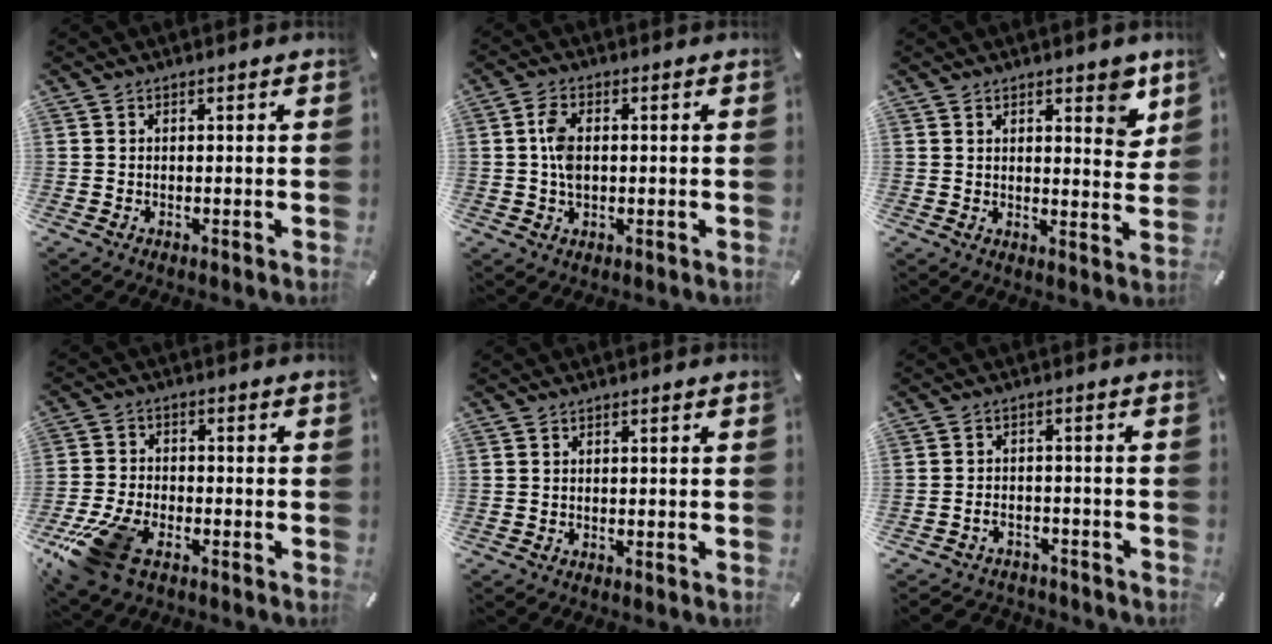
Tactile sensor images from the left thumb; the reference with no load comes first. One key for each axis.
{"total": 5.1, "fx": 0.4, "fy": 3.1, "fz": 4.0, "tx": -0.086, "ty": 0.001, "tz": 0.000}
{"total": 4.7, "fx": 3.5, "fy": 1.6, "fz": 2.8, "tx": -0.029, "ty": -0.025, "tz": 0.056}
{"total": 12.2, "fx": -7.2, "fy": 6.5, "fz": 7.5, "tx": -0.159, "ty": 0.024, "tz": -0.131}
{"total": 0.0}
{"total": 3.3, "fx": -2.3, "fy": 2.2, "fz": 0.9, "tx": -0.023, "ty": 0.007, "tz": -0.047}